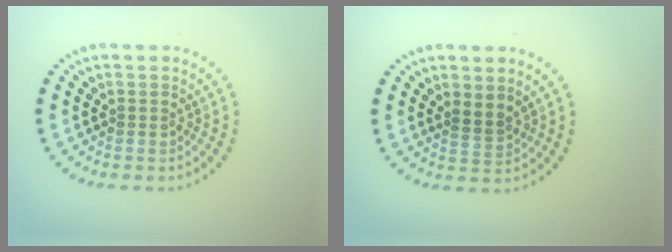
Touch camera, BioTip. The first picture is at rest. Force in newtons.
{"total": 1.7, "press": 1.4, "slide": 1.0}